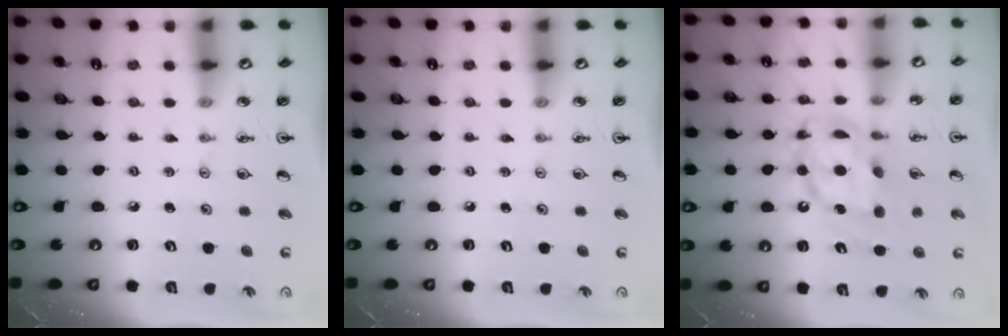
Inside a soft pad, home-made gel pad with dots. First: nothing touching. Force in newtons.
{"total": 0.0}
{"total": 12.9, "press": 12.8, "slide": 1.0}